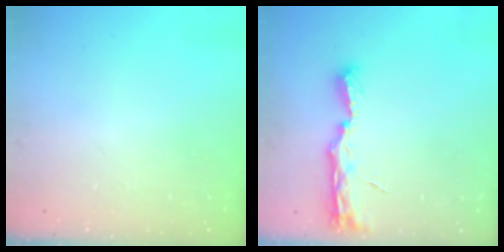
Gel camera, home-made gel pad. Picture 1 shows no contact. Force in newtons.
{"total": 8.0, "press": 8.0, "slide": 0.7}